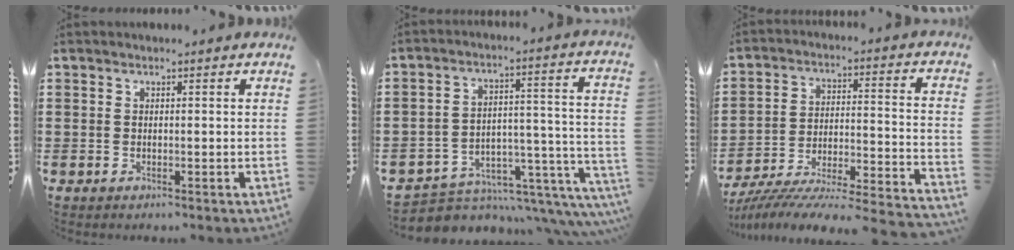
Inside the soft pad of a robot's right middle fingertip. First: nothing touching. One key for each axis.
{"total": 5.0, "fx": -4.3, "fy": 2.1, "fz": 1.4, "tx": -0.029, "ty": -0.008, "tz": -0.078}
{"total": 5.8, "fx": -5.5, "fy": -0.3, "fz": 2.0, "tx": -0.040, "ty": -0.018, "tz": -0.115}